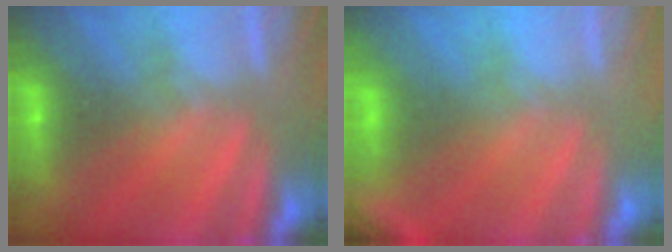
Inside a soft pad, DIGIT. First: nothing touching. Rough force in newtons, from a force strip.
{"total": 2.9}